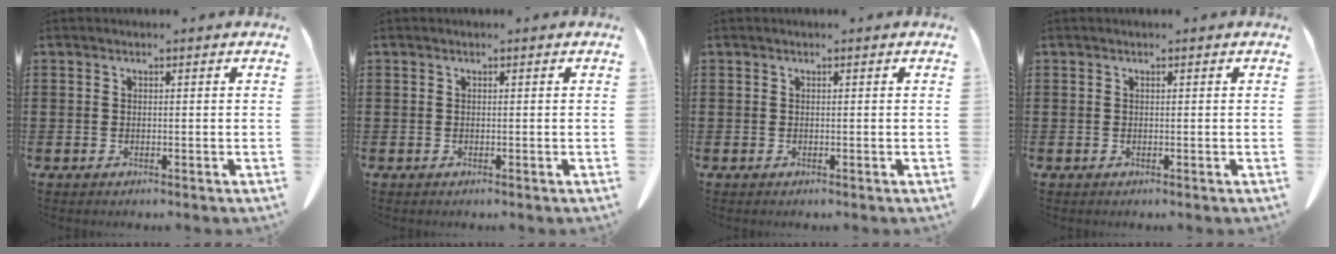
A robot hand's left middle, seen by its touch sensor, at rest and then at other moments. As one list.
[{"total": 0.0}, {"total": 0.0}, {"total": 0.0}]